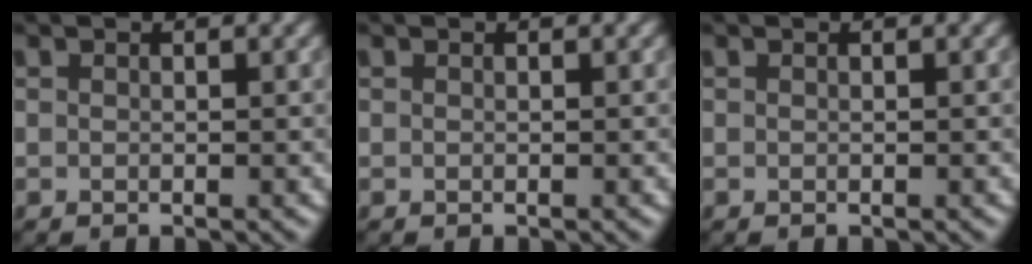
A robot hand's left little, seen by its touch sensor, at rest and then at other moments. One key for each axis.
{"total": 0.0}
{"total": 0.0}